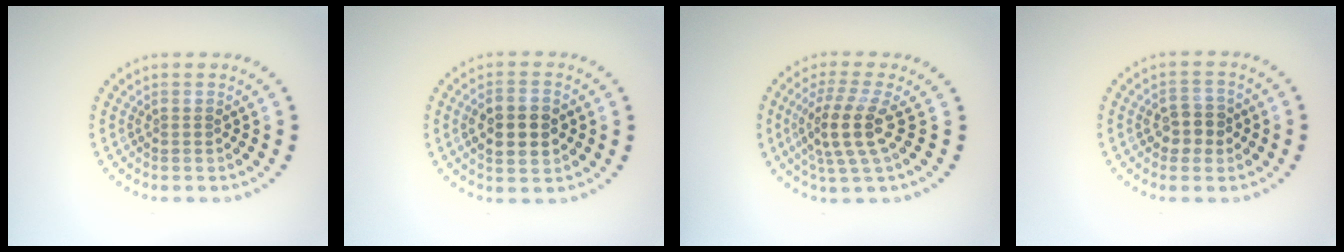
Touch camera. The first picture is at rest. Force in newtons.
{"total": 3.9, "press": 3.9, "slide": 0.2}
{"total": 4.2, "press": 3.6, "slide": 2.2}
{"total": 2.8, "press": 2.8, "slide": 0.4}